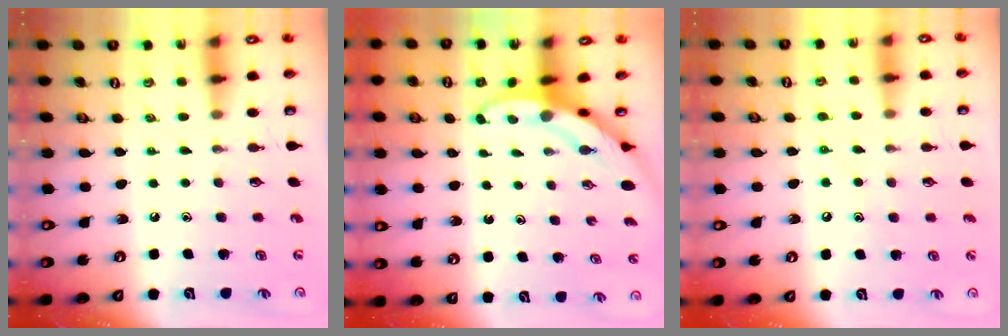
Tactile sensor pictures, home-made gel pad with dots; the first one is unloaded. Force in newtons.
{"total": 3.1, "press": 3.1, "slide": 0.3}
{"total": 5.6, "press": 5.6, "slide": 0.7}